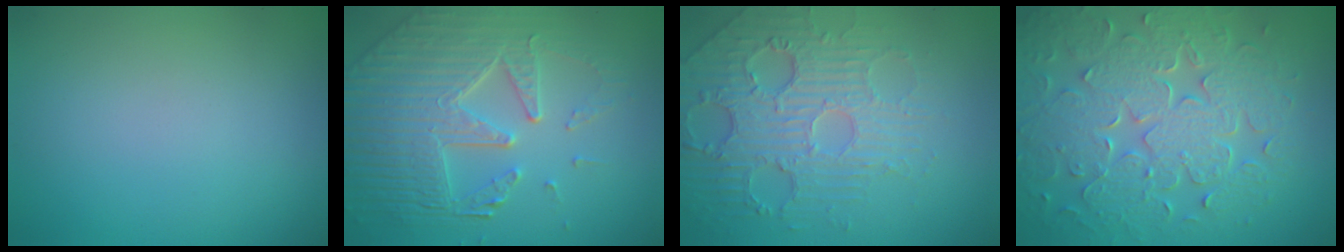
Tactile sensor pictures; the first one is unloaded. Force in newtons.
{"total": 8.1, "press": 5.7, "slide": 5.8}
{"total": 5.1, "press": 4.3, "slide": 2.7}
{"total": 8.8, "press": 6.1, "slide": 6.3}